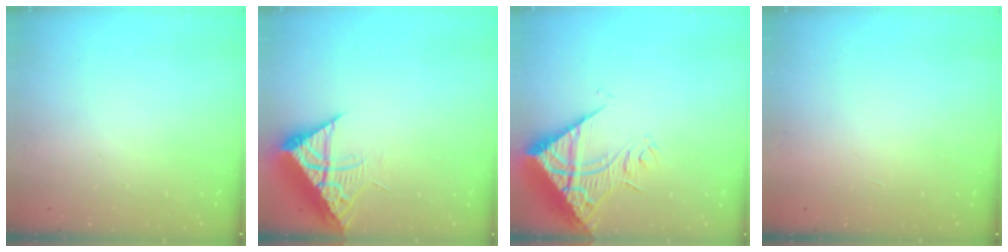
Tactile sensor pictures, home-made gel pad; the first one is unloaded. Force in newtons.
{"total": 9.7, "press": 9.7, "slide": 1.0}
{"total": 15.4, "press": 15.2, "slide": 1.8}
{"total": 1.6, "press": 1.6, "slide": 0.1}